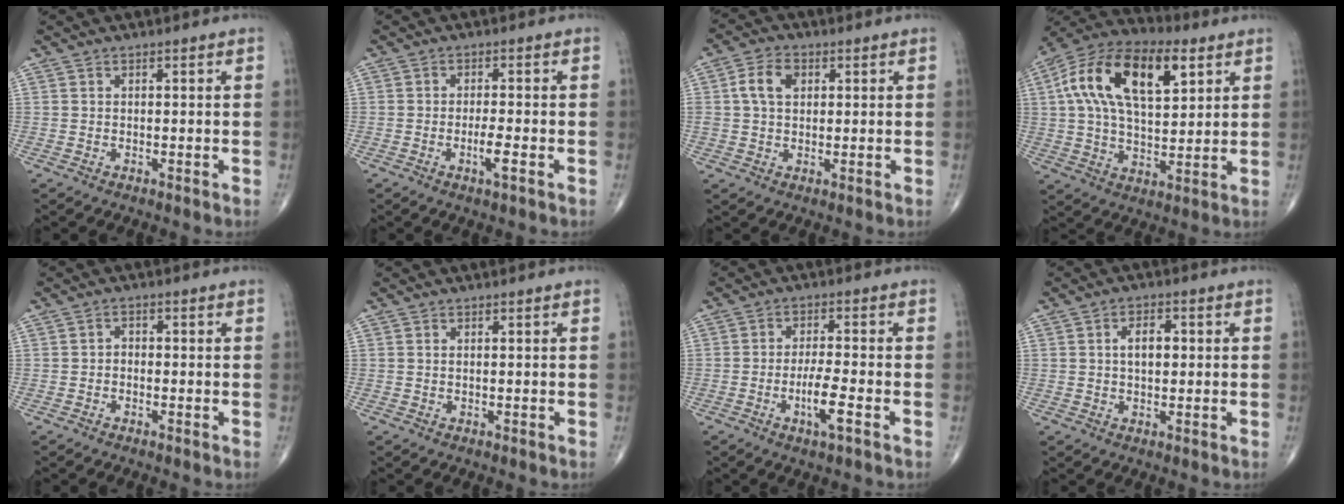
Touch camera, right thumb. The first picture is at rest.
{"total": 3.4, "force": [-1.3, 0.5, 3.1], "torque": [-0.062, 0.000, -0.026]}
{"total": 5.9, "force": [1.4, 4.1, 4.0], "torque": [-0.071, 0.008, 0.022]}
{"total": 20.6, "force": [6.8, 10.5, 16.4], "torque": [-0.284, 0.010, 0.111]}
{"total": 1.4, "force": [-0.5, 1.1, 0.7], "torque": [0.000, 0.007, -0.015]}
{"total": 0.0}
{"total": 6.0, "force": [-2.3, 1.0, 5.5], "torque": [-0.107, 0.008, -0.043]}
{"total": 4.5, "force": [0.6, 2.6, 3.6], "torque": [-0.054, 0.007, 0.007]}